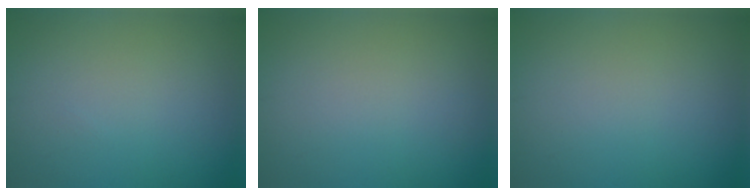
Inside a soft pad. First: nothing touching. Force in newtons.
{"total": 0.0}
{"total": 0.0}